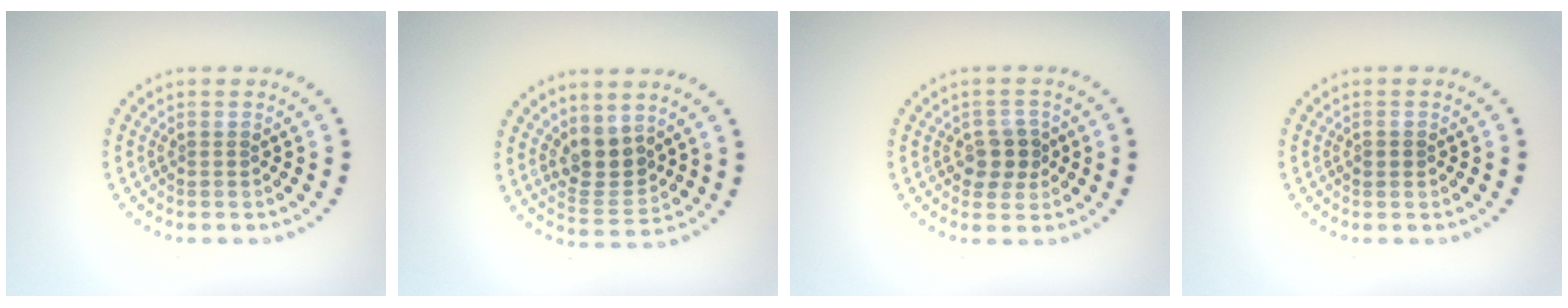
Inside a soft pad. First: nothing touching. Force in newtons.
{"total": 3.6, "press": 3.3, "slide": 1.5}
{"total": 2.6, "press": 2.5, "slide": 0.9}
{"total": 1.1, "press": 1.1, "slide": 0.2}